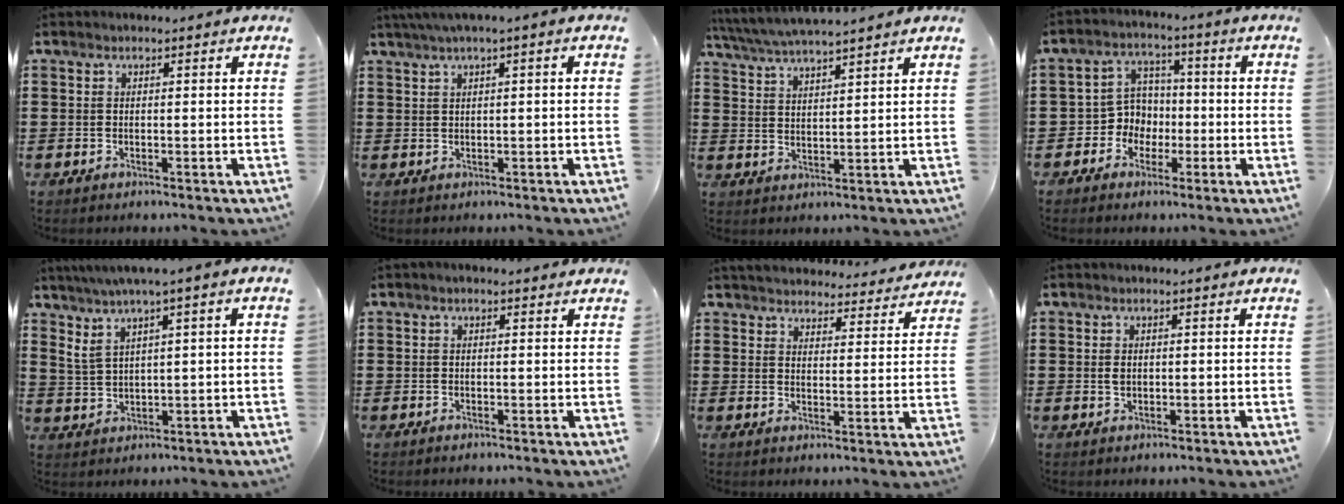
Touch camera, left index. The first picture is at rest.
{"total": 2.0, "force": [0.3, -0.1, 1.9], "torque": [-0.033, -0.001, 0.006]}
{"total": 4.4, "force": [4.1, -0.2, 1.5], "torque": [-0.044, -0.019, 0.070]}
{"total": 5.5, "force": [-1.4, 5.1, 1.2], "torque": [-0.048, 0.008, -0.031]}
{"total": 3.8, "force": [1.5, 0.7, 3.5], "torque": [-0.077, -0.002, 0.020]}
{"total": 0.6, "force": [0.2, 0.3, 0.4], "torque": [-0.008, 0.005, 0.002]}
{"total": 3.8, "force": [3.7, 0.1, 0.0], "torque": [-0.021, -0.024, 0.064]}
{"total": 1.2, "force": [0.1, 0.9, 0.8], "torque": [-0.020, 0.004, 0.001]}